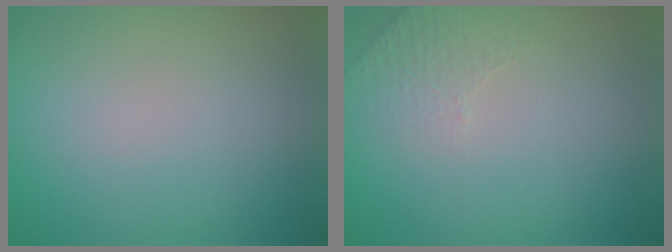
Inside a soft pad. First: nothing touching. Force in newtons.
{"total": 1.6, "press": 1.5, "slide": 0.4}